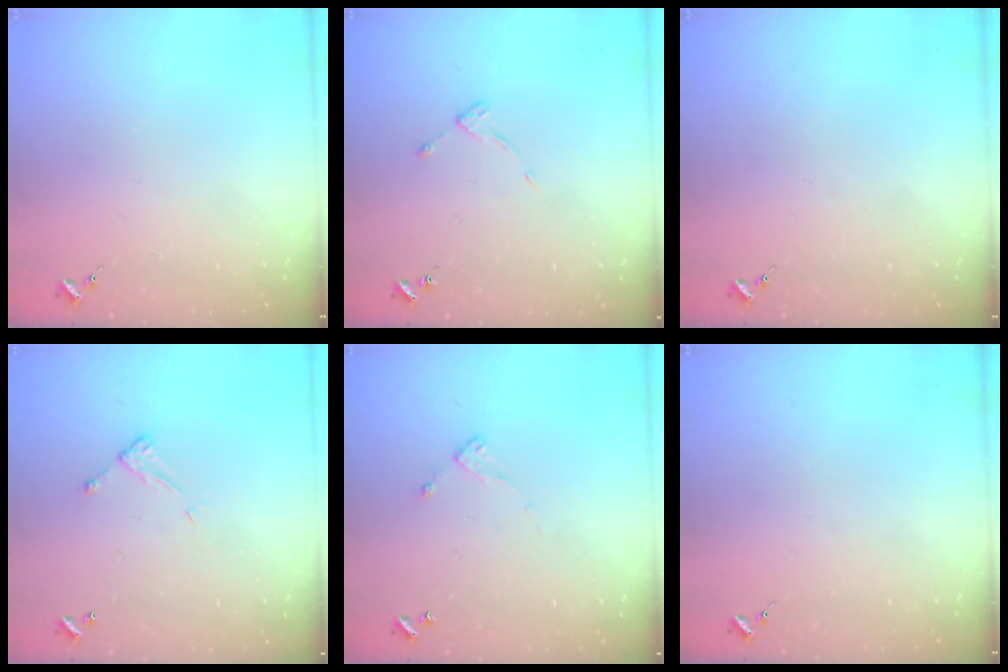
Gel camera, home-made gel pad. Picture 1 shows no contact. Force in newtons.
{"total": 3.6, "press": 3.6, "slide": 0.6}
{"total": 0.0}
{"total": 5.0, "press": 5.0, "slide": 0.4}
{"total": 5.8, "press": 5.8, "slide": 0.5}
{"total": 0.0}